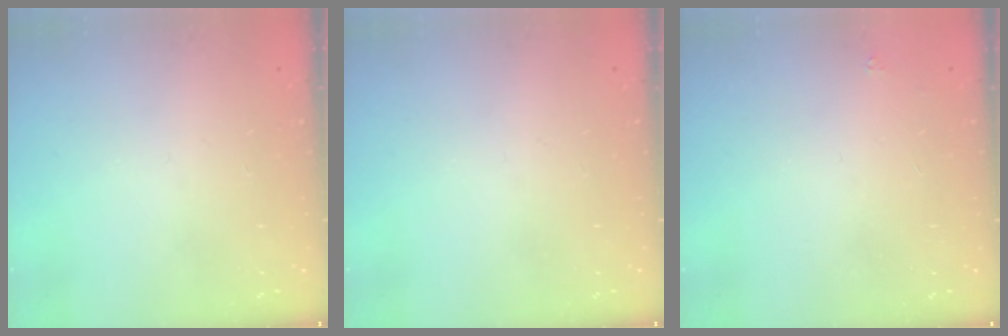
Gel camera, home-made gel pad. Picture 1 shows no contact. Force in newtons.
{"total": 0.0}
{"total": 1.6, "press": 1.5, "slide": 0.2}